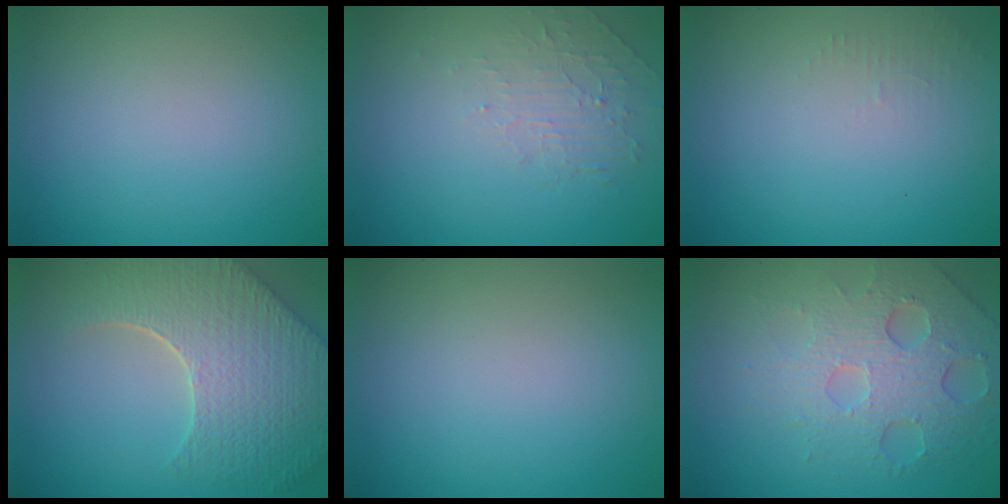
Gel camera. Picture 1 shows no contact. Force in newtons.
{"total": 1.9, "press": 0.6, "slide": 1.8}
{"total": 1.0, "press": 0.9, "slide": 0.3}
{"total": 8.6, "press": 6.3, "slide": 5.9}
{"total": 0.0}
{"total": 6.3, "press": 4.7, "slide": 4.2}